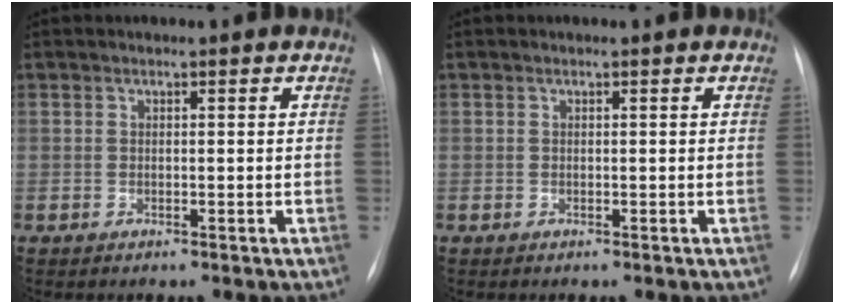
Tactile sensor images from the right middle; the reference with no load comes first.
{"total": 0.0}